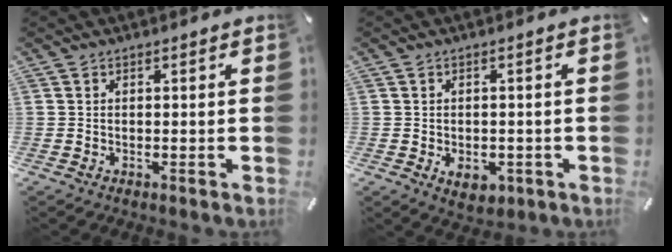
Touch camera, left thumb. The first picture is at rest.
{"total": 4.2, "force": [-1.4, 3.1, 2.5], "torque": [-0.030, -0.002, -0.027]}